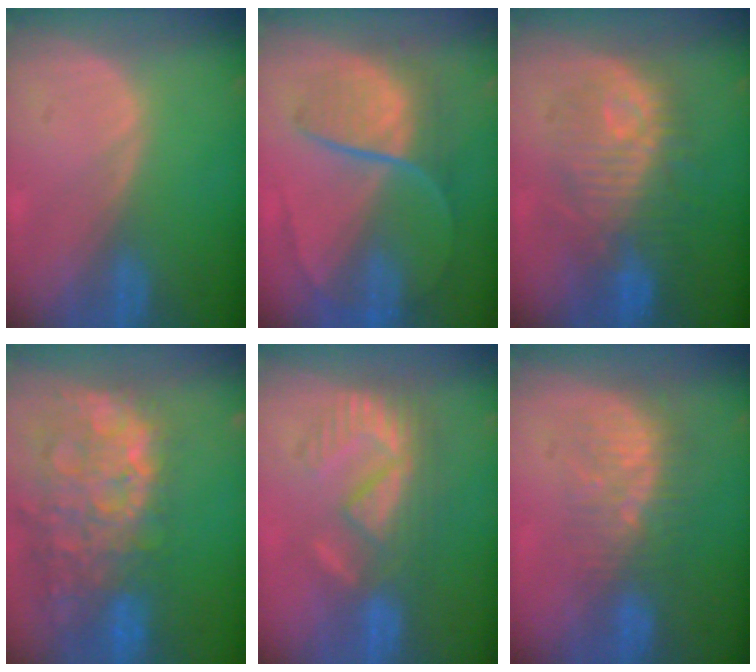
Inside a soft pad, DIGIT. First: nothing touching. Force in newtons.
{"total": 8.7, "press": 7.5, "slide": 4.5}
{"total": 9.9, "press": 9.9, "slide": 0.2}
{"total": 14.6, "press": 11.8, "slide": 8.5}
{"total": 9.4, "press": 8.1, "slide": 4.6}
{"total": 7.6, "press": 7.1, "slide": 2.8}